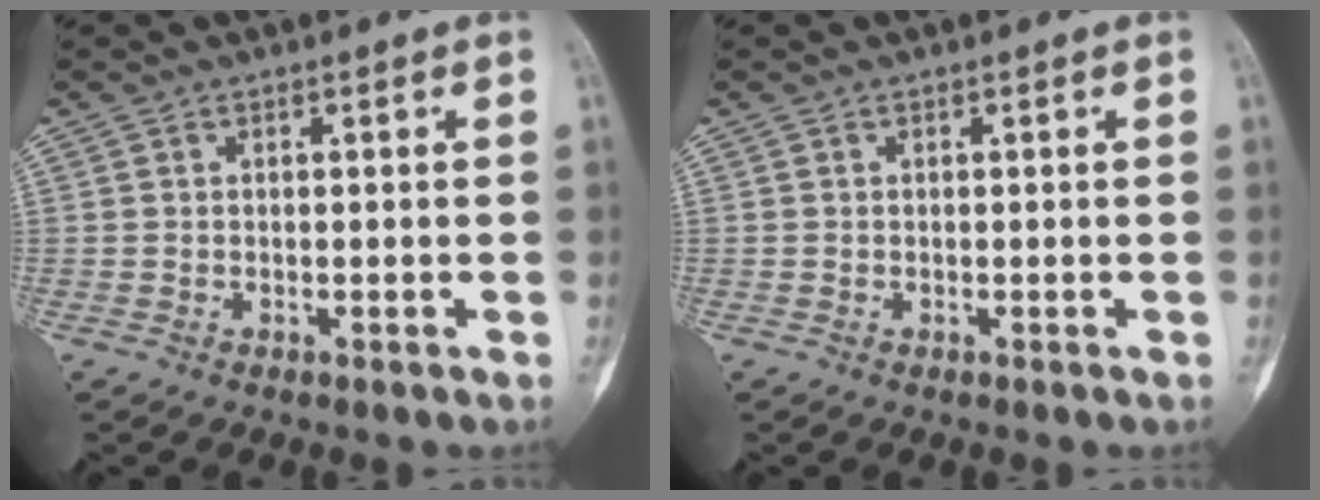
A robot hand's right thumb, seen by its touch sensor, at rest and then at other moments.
{"total": 0.0}